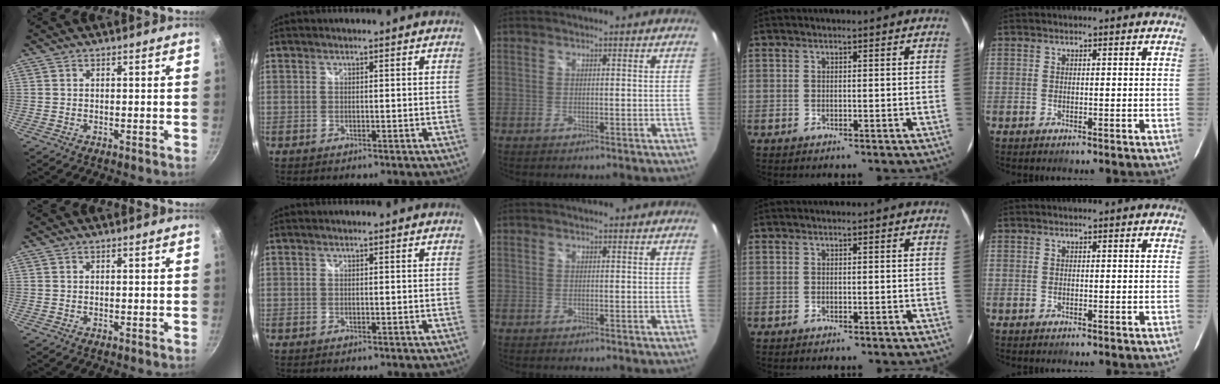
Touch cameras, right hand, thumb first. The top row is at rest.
{}